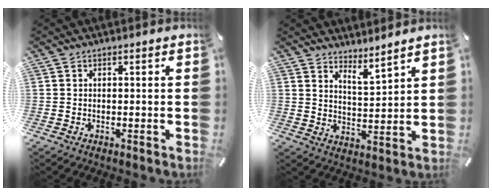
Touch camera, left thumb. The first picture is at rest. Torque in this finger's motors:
{"motor_torque": [0.36, 0.36, -0.10, -0.05, -0.09]}